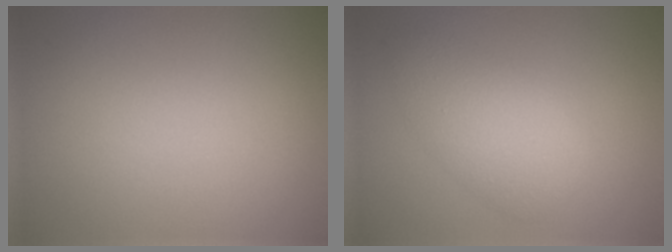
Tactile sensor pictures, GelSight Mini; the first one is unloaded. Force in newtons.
{"total": 4.0, "press": 4.0, "slide": 0.0}